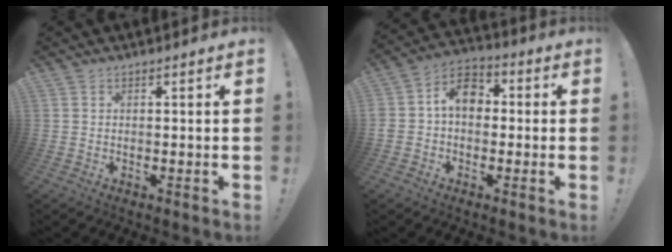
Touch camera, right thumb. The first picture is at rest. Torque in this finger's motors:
{"motor_torque": [2.41, 1.10, 1.34, -0.95, 0.27]}